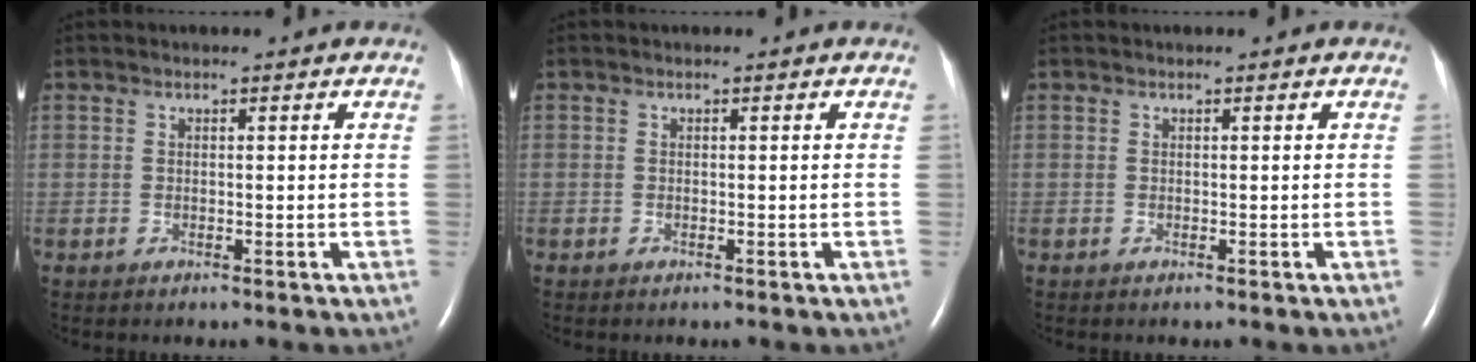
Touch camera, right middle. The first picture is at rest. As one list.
[{"total": 0.0}, {"total": 0.0}]